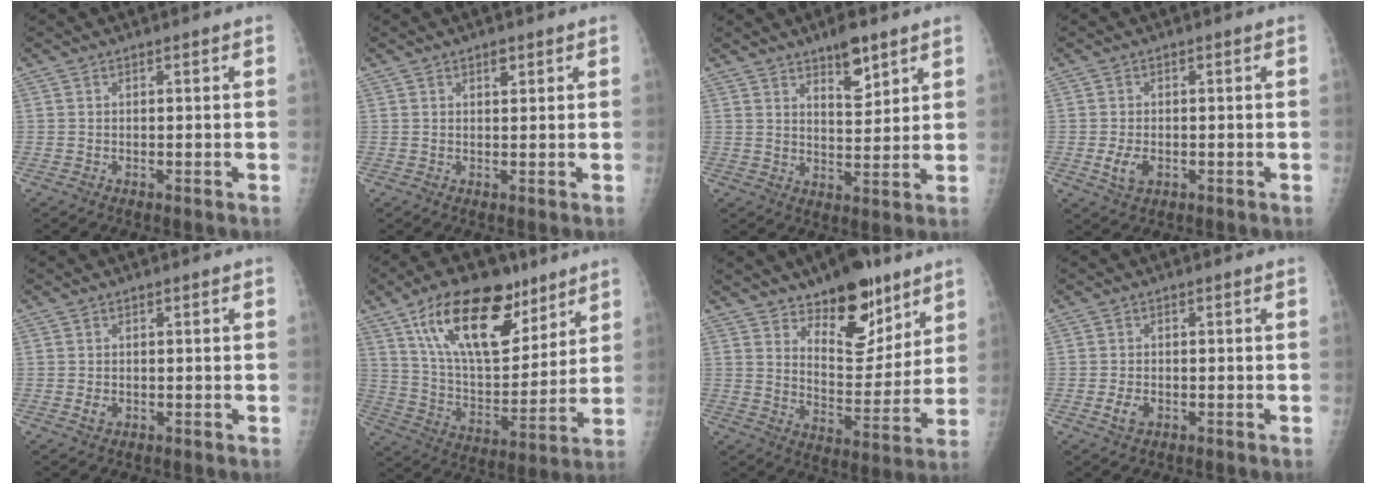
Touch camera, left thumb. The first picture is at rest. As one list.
[{"total": 1.6, "force": [1.0, 0.8, 1.0], "torque": [-0.006, -0.004, 0.014]}, {"total": 7.1, "force": [4.7, 2.5, 4.6], "torque": [-0.053, -0.034, 0.075]}, {"total": 3.6, "force": [-0.9, 2.3, 2.5], "torque": [-0.048, -0.003, -0.011]}, {"total": 1.5, "force": [-0.2, 1.2, 0.9], "torque": [-0.013, -0.001, -0.001]}, {"total": 22.1, "force": [12.8, 10.8, 14.5], "torque": [-0.204, -0.051, 0.228]}, {"total": 15.4, "force": [10.4, 7.2, 8.8], "torque": [-0.077, -0.077, 0.170]}, {"total": 2.6, "force": [-0.8, 1.8, 1.7], "torque": [-0.030, 0.000, -0.013]}]